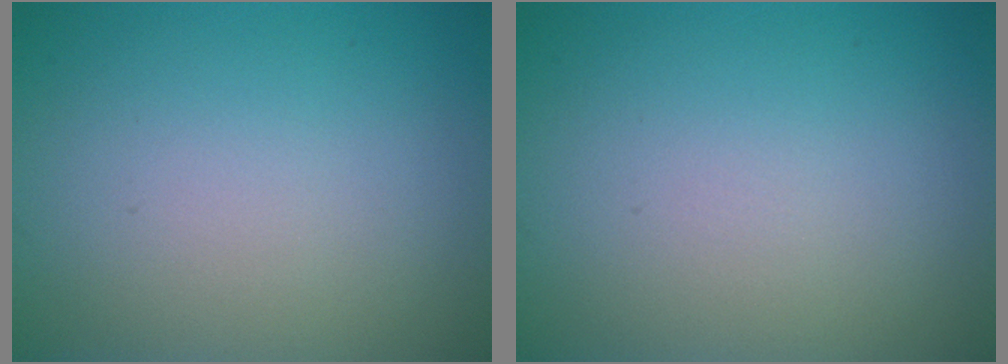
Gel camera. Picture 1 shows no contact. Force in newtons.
{"total": 0.0}